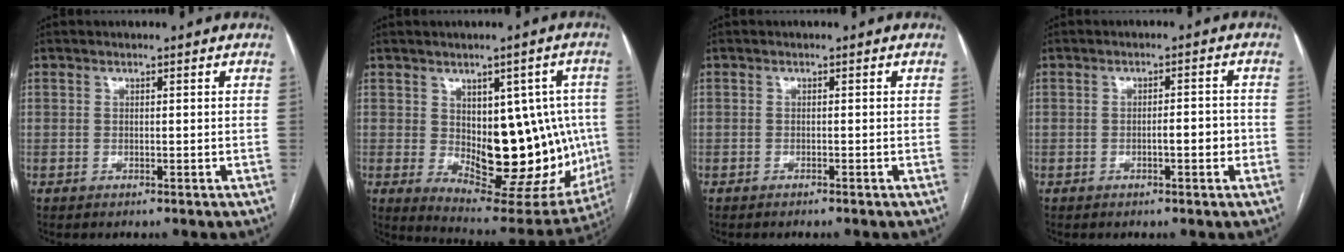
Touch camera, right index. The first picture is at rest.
{"total": 19.3, "force": [-0.7, 9.0, 17.0], "torque": [-0.210, 0.002, 0.021]}
{"total": 0.6, "force": [-0.5, 0.0, 0.3], "torque": [-0.007, 0.000, -0.011]}
{"total": 2.9, "force": [-0.9, 0.8, 2.7], "torque": [-0.038, 0.005, -0.012]}